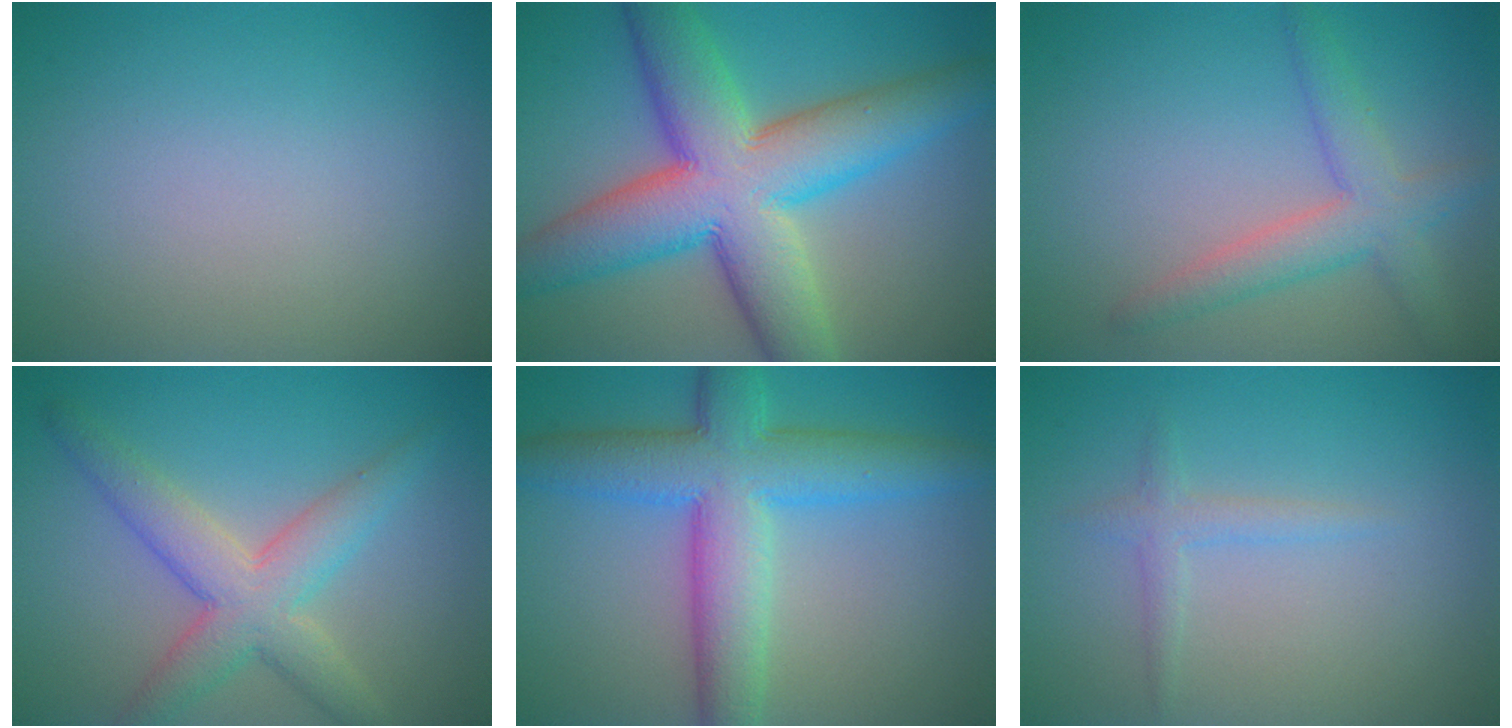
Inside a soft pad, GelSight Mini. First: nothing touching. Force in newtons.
{"total": 12.1, "press": 12.1, "slide": 0.3}
{"total": 3.8, "press": 3.8, "slide": 0.2}
{"total": 5.4, "press": 5.3, "slide": 0.2}
{"total": 8.4, "press": 8.4, "slide": 0.1}
{"total": 1.4, "press": 1.4, "slide": 0.1}